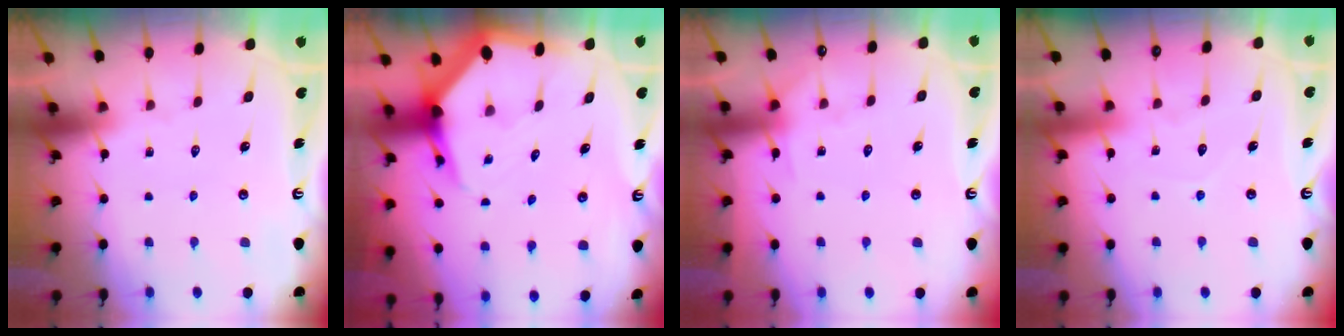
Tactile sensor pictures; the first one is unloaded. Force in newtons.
{"total": 6.0, "press": 5.9, "slide": 0.8}
{"total": 5.2, "press": 5.1, "slide": 0.7}
{"total": 5.1, "press": 5.1, "slide": 0.5}